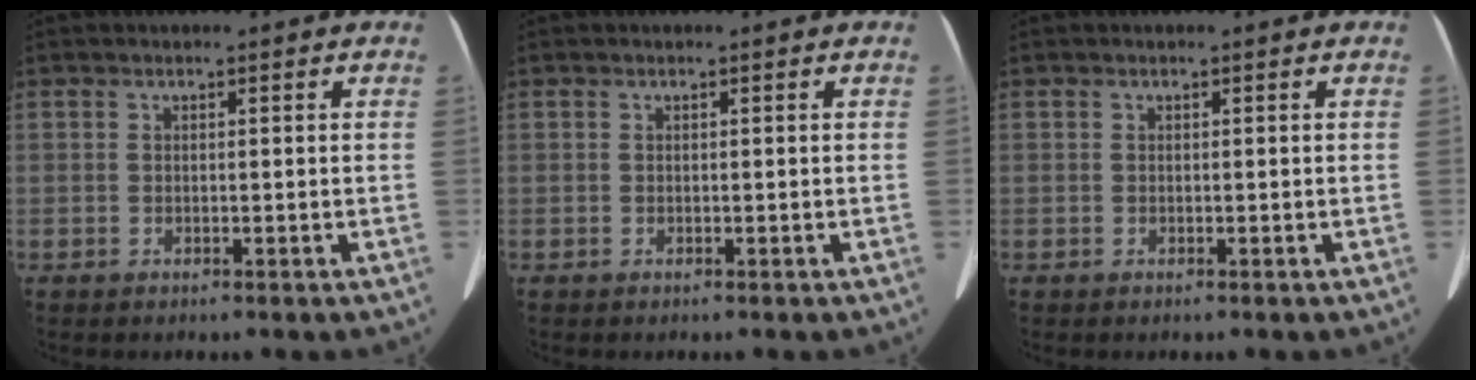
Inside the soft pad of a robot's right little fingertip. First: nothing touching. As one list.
[{"total": 0.0}, {"total": 0.0}]